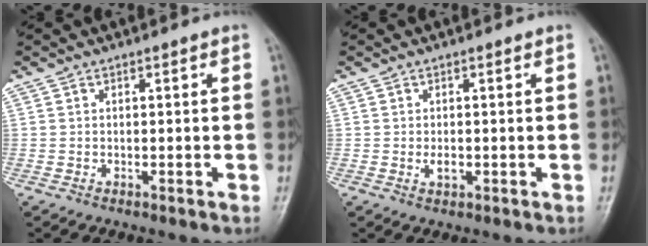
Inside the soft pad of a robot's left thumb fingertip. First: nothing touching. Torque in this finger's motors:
{"motor_torque": [-0.03, 0.07, 0.26, 0.09, 0.00]}